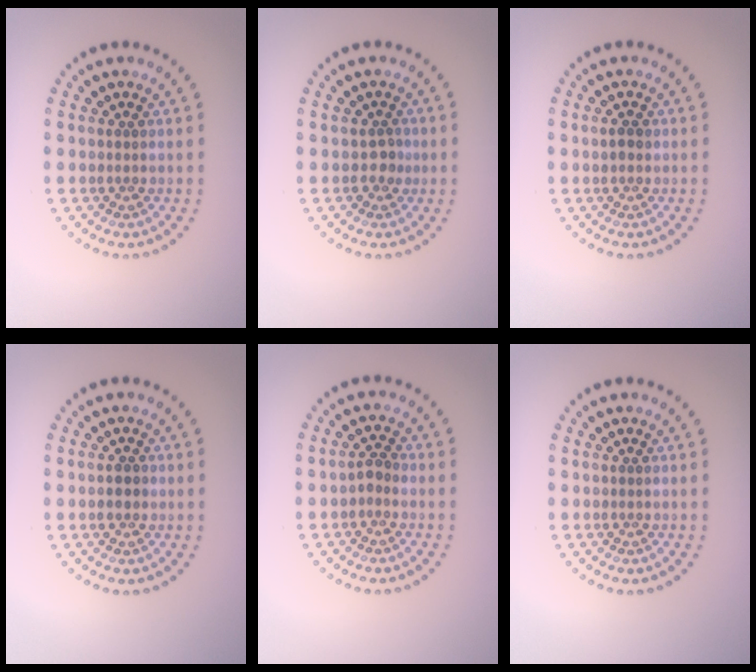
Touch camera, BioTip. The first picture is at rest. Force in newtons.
{"total": 0.9, "press": 0.8, "slide": 0.4}
{"total": 1.1, "press": 1.0, "slide": 0.2}
{"total": 1.3, "press": 1.2, "slide": 0.4}
{"total": 1.1, "press": 1.0, "slide": 0.6}
{"total": 0.0}